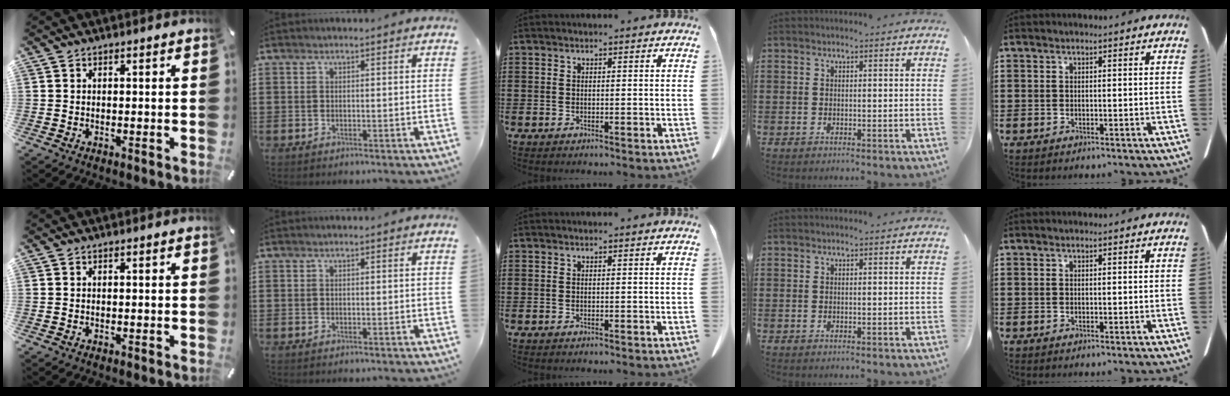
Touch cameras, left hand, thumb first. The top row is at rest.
{}